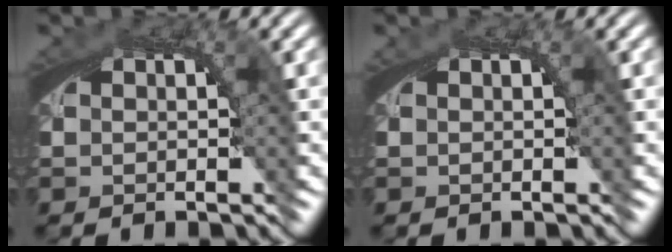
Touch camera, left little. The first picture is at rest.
{"total": 0.5, "force": [-0.2, -0.2, -0.4], "torque": [0.007, -0.001, -0.003]}